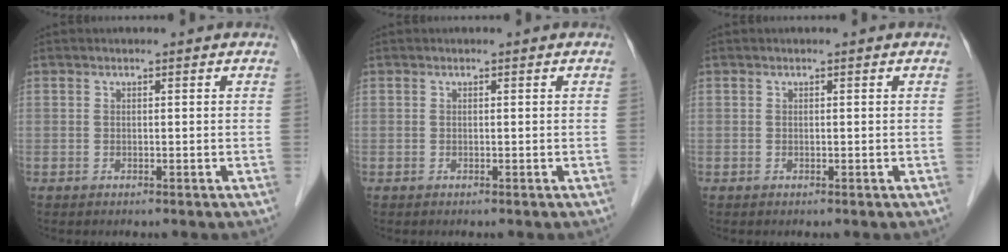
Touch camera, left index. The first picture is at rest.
{"total": 0.0}
{"total": 0.0}